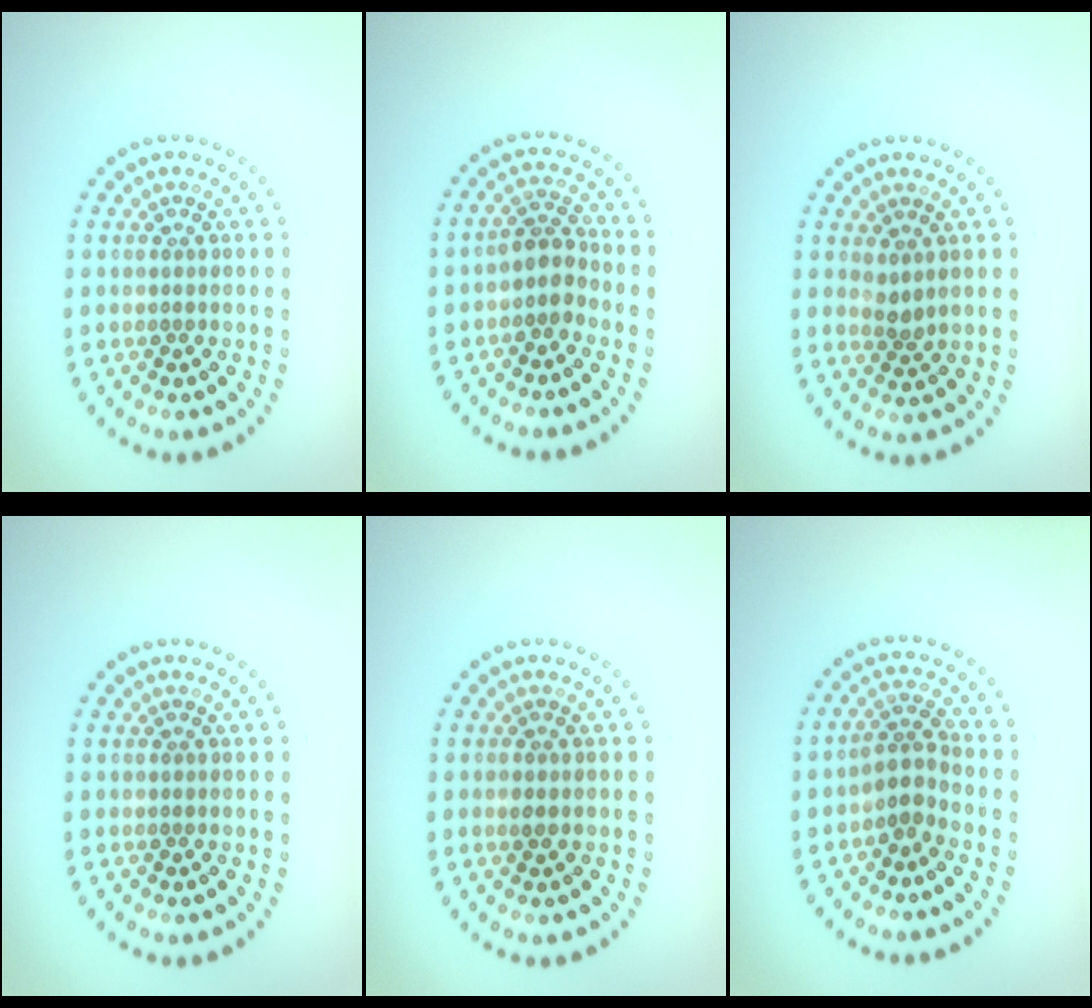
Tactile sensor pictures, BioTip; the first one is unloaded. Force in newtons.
{"total": 2.4, "press": 1.9, "slide": 1.4}
{"total": 1.2, "press": 1.0, "slide": 0.7}
{"total": 0.0}
{"total": 0.7, "press": 0.7, "slide": 0.0}
{"total": 2.0, "press": 1.5, "slide": 1.3}